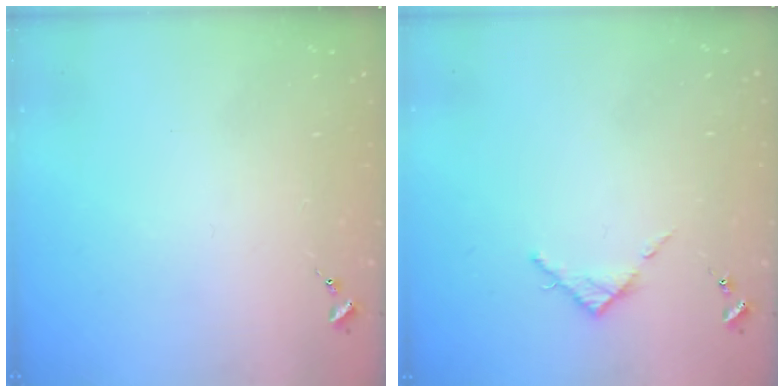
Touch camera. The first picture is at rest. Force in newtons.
{"total": 3.7, "press": 3.7, "slide": 0.5}